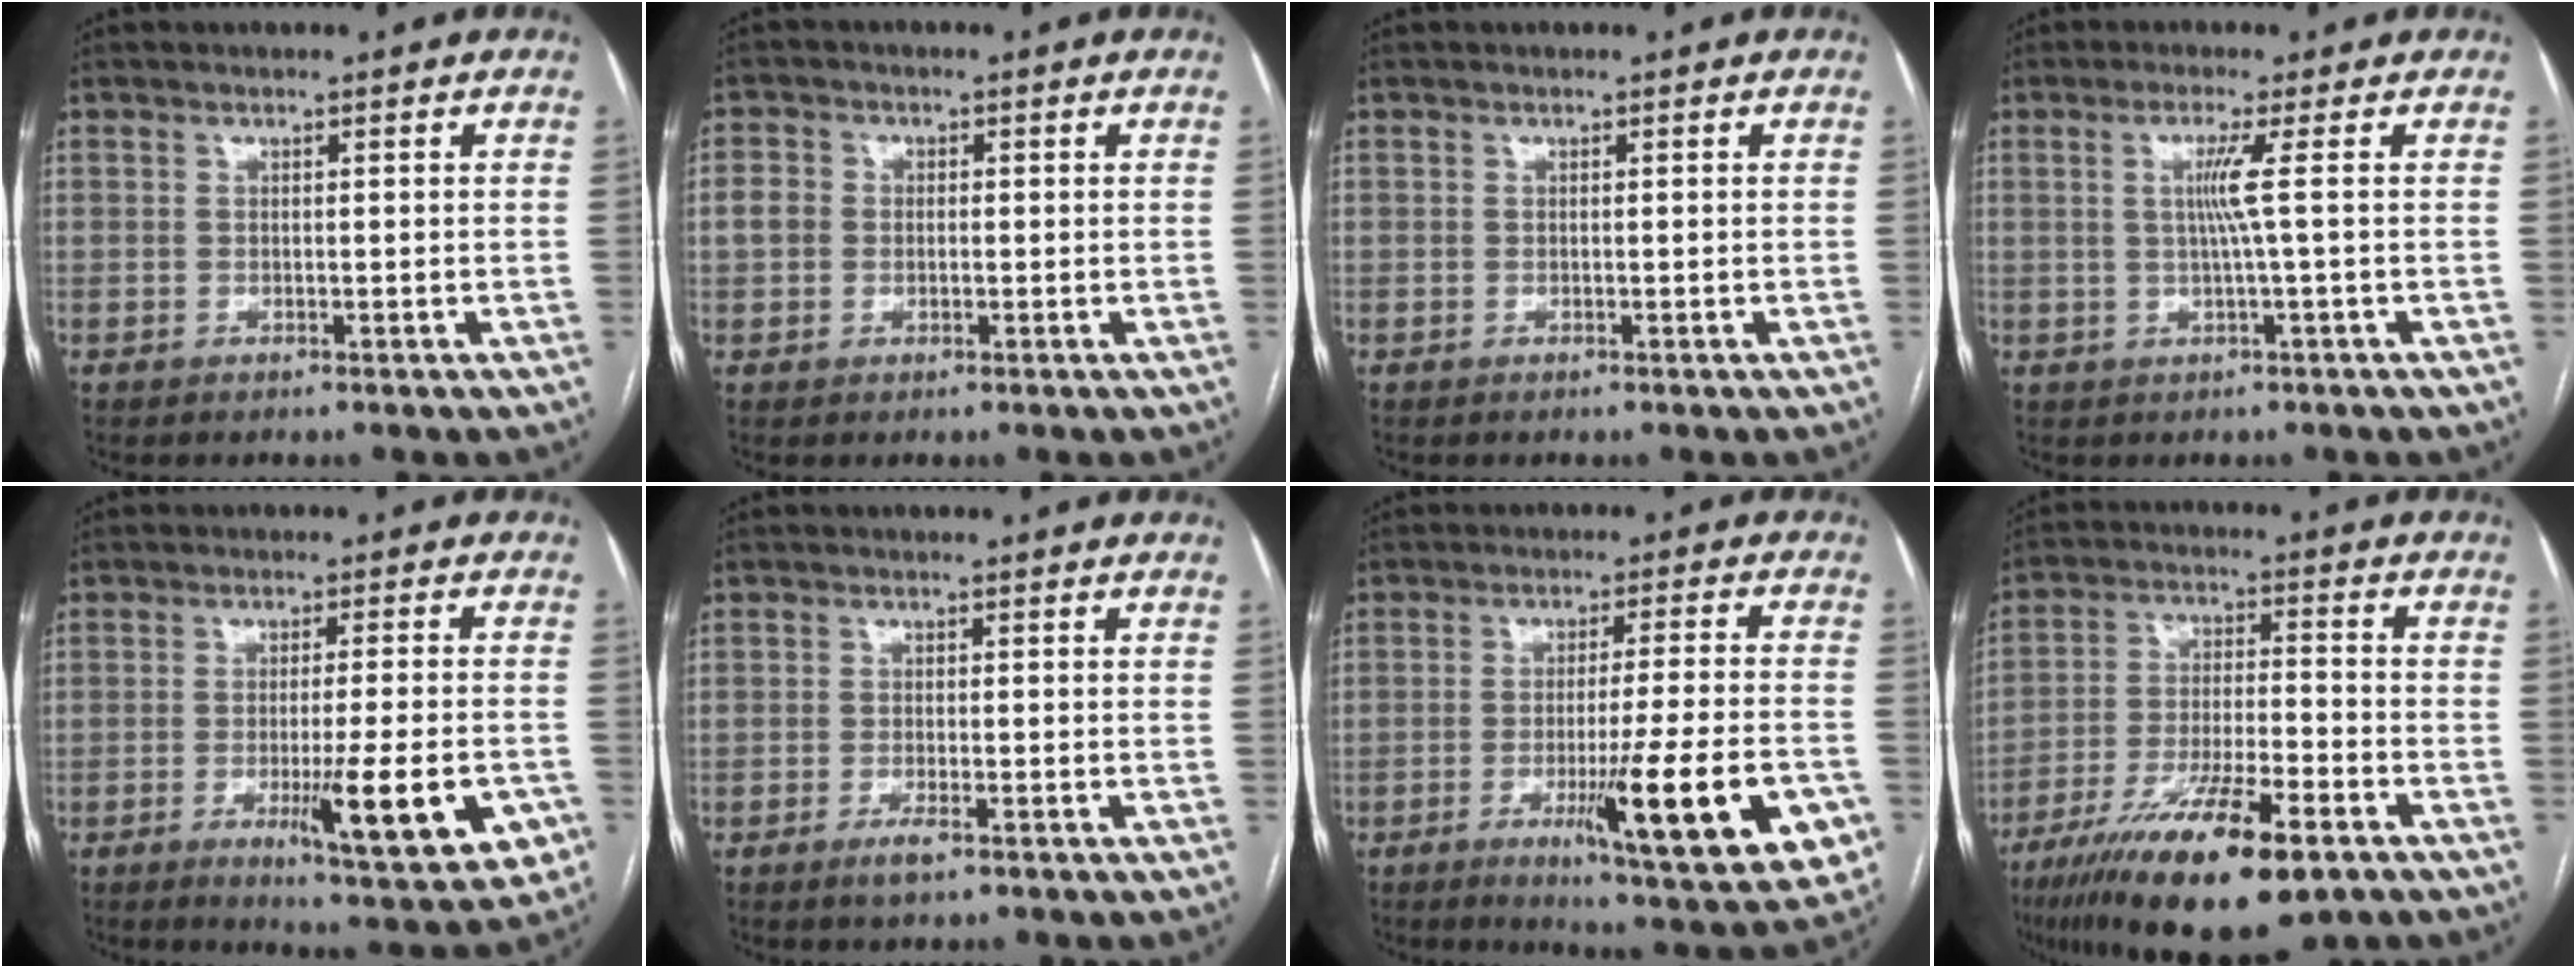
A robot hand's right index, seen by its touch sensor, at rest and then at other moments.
{"total": 3.2, "force": [-0.1, 2.8, 1.5], "torque": [-0.036, 0.016, -0.003]}
{"total": 0.0}
{"total": 3.5, "force": [0.4, -1.2, 3.2], "torque": [-0.066, 0.000, 0.009]}
{"total": 13.2, "force": [-4.6, 1.7, 12.3], "torque": [-0.164, -0.023, -0.058]}
{"total": 2.1, "force": [-1.3, 0.3, 1.7], "torque": [-0.032, -0.002, -0.023]}
{"total": 17.4, "force": [-6.1, 1.2, 16.2], "torque": [-0.200, -0.026, -0.080]}
{"total": 17.8, "force": [-11.0, 3.1, 13.6], "torque": [-0.243, -0.036, -0.192]}